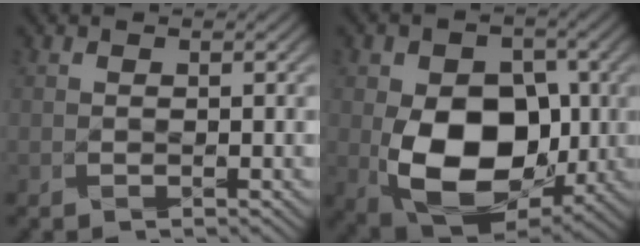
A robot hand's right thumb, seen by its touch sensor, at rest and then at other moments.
{"total": 13.4, "force": [-2.0, 9.0, 9.8], "torque": [-0.169, -0.013, -0.035]}